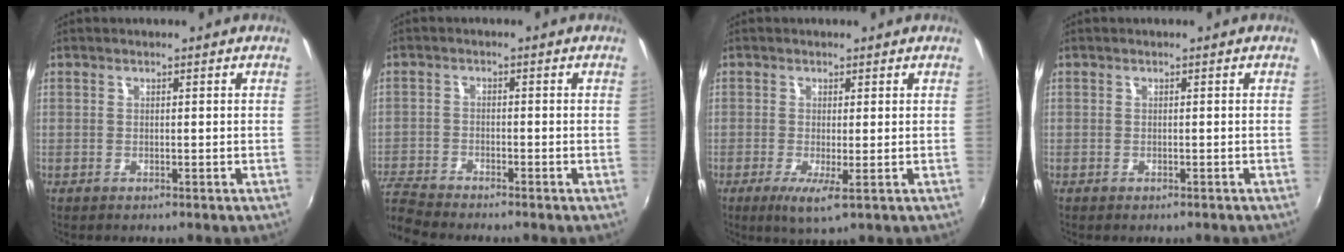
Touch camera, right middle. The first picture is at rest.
{"total": 7.1, "force": [-6.8, 0.4, 1.7], "torque": [-0.058, -0.017, -0.140]}
{"total": 3.8, "force": [-1.1, 0.3, 3.6], "torque": [-0.074, -0.016, -0.020]}
{"total": 0.6, "force": [-0.5, 0.3, 0.2], "torque": [-0.005, -0.003, -0.008]}